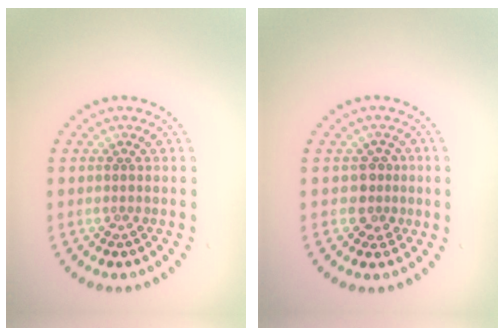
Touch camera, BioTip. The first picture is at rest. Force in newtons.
{"total": 2.0, "press": 1.7, "slide": 1.1}